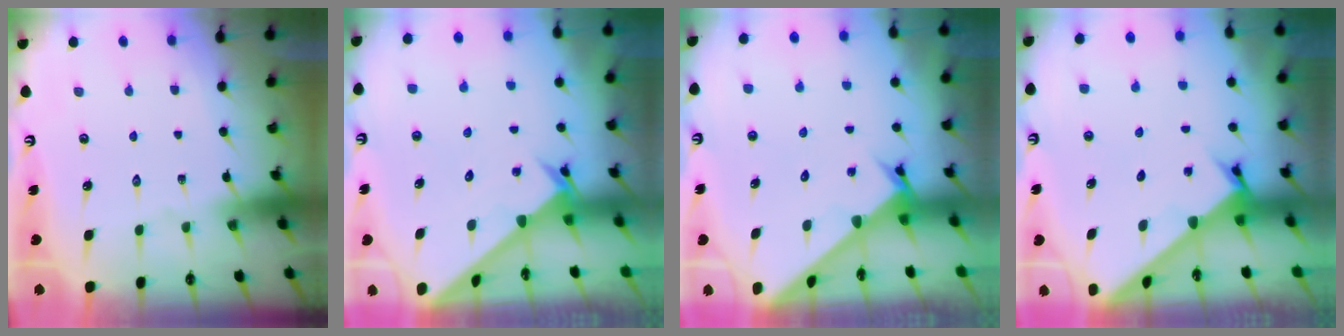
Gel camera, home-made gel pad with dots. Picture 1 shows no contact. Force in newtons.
{"total": 2.4, "press": 2.4, "slide": 0.2}
{"total": 2.6, "press": 2.6, "slide": 0.3}
{"total": 2.1, "press": 2.1, "slide": 0.2}